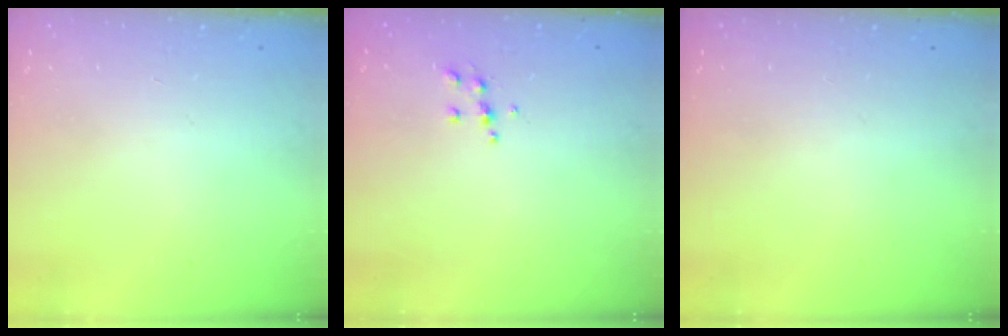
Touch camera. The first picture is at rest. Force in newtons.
{"total": 5.2, "press": 5.0, "slide": 1.1}
{"total": 0.0}